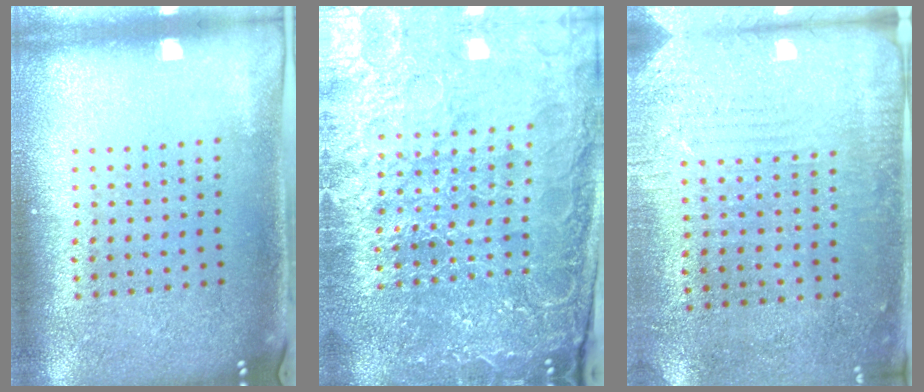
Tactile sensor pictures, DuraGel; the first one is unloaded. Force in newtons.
{"total": 5.4, "press": 4.9, "slide": 2.2}
{"total": 2.9, "press": 2.4, "slide": 1.6}